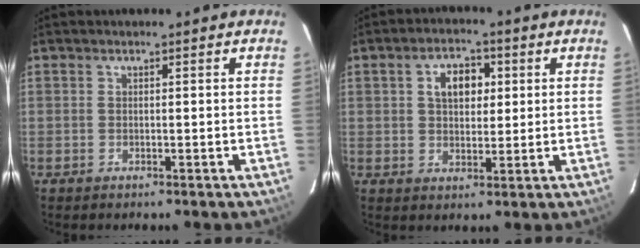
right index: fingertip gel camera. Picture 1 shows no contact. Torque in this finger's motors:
{"motor_torque": [0.17, 0.02, 0.32, 0.06]}